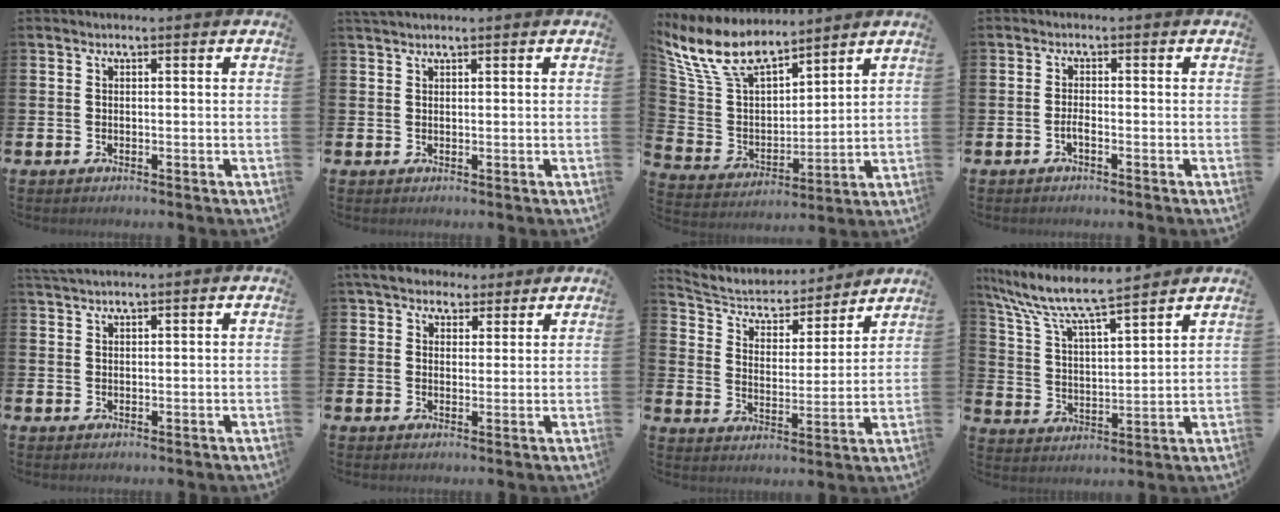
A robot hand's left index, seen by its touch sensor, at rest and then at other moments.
{"total": 1.2, "force": [1.1, 0.1, 0.4], "torque": [-0.008, 0.000, 0.020]}
{"total": 10.6, "force": [8.9, 4.0, 4.1], "torque": [-0.127, -0.041, 0.165]}
{"total": 1.1, "force": [-0.6, 0.2, 0.8], "torque": [-0.024, -0.001, -0.010]}
{"total": 1.8, "force": [1.7, 0.0, 0.5], "torque": [-0.019, 0.003, 0.033]}
{"total": 5.0, "force": [4.1, 2.7, 0.9], "torque": [-0.028, -0.007, 0.074]}
{"total": 5.4, "force": [5.0, 2.1, 0.7], "torque": [-0.050, -0.041, 0.081]}
{"total": 8.8, "force": [8.1, 0.8, 3.4], "torque": [-0.102, -0.054, 0.137]}